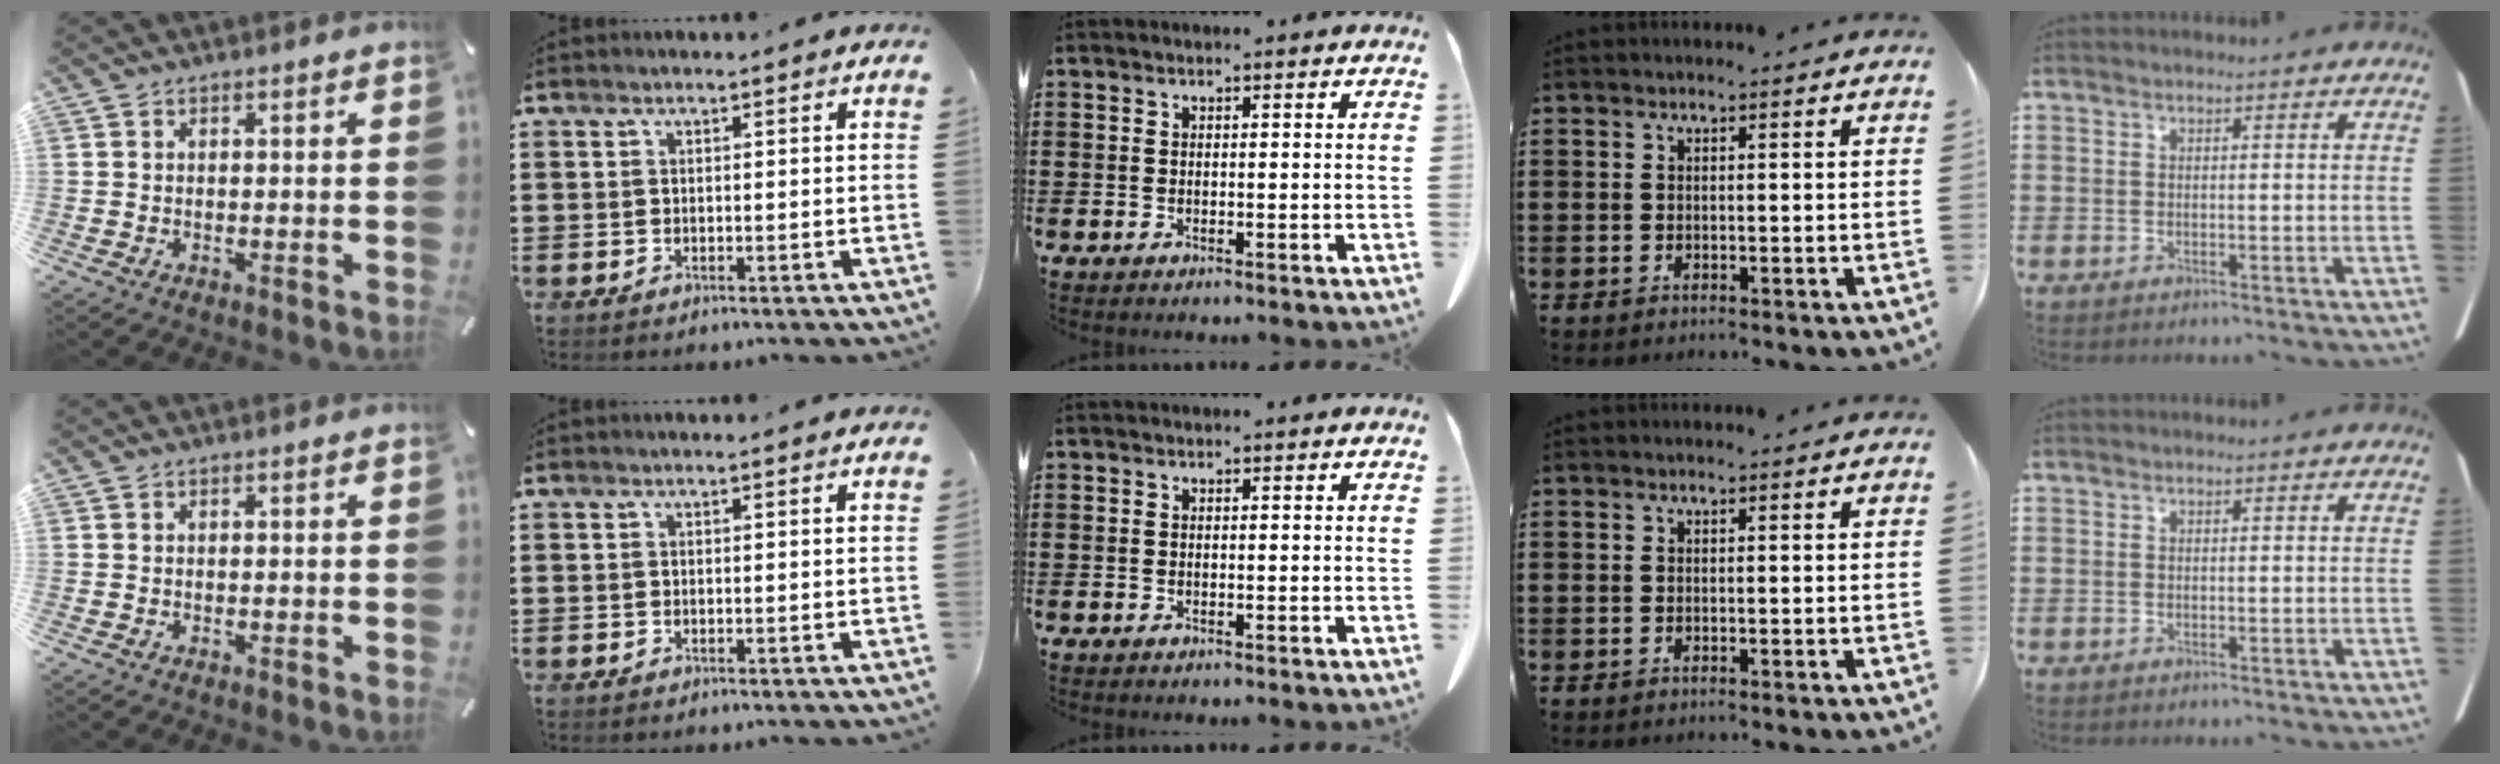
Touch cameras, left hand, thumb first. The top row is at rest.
{}